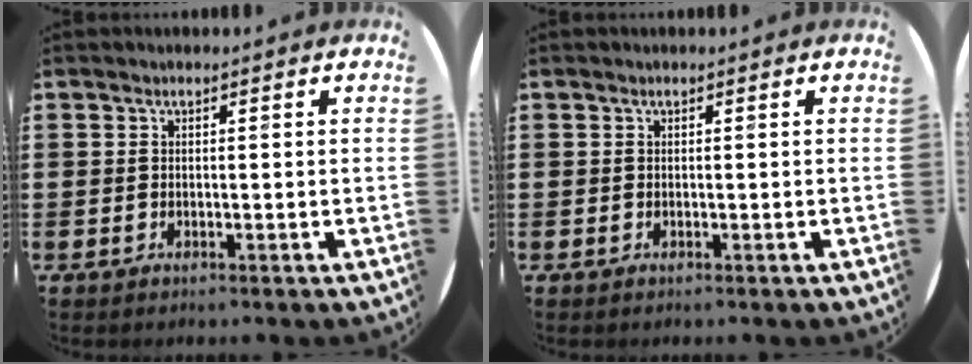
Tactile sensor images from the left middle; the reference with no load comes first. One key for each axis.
{"total": 0.0}